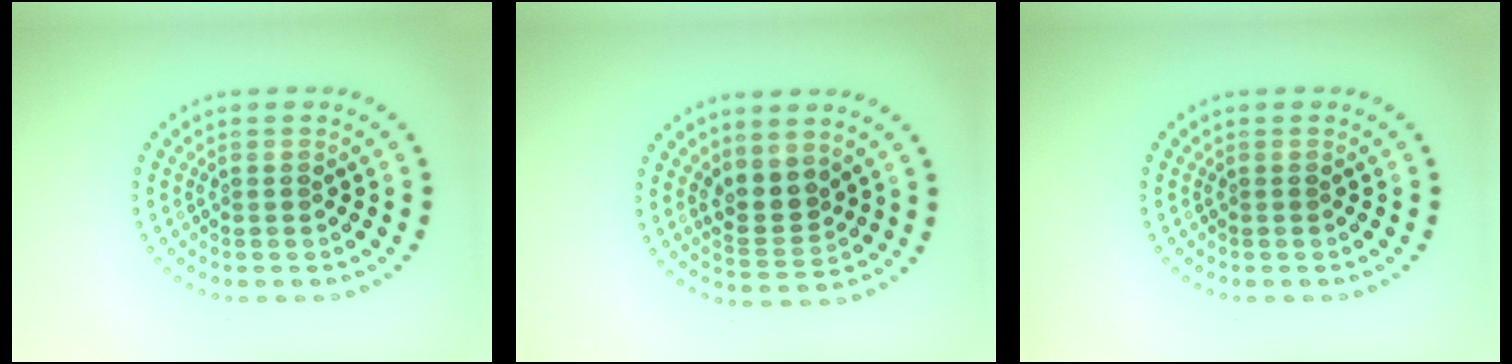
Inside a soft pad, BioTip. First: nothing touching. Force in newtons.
{"total": 2.8, "press": 2.5, "slide": 1.3}
{"total": 0.0}